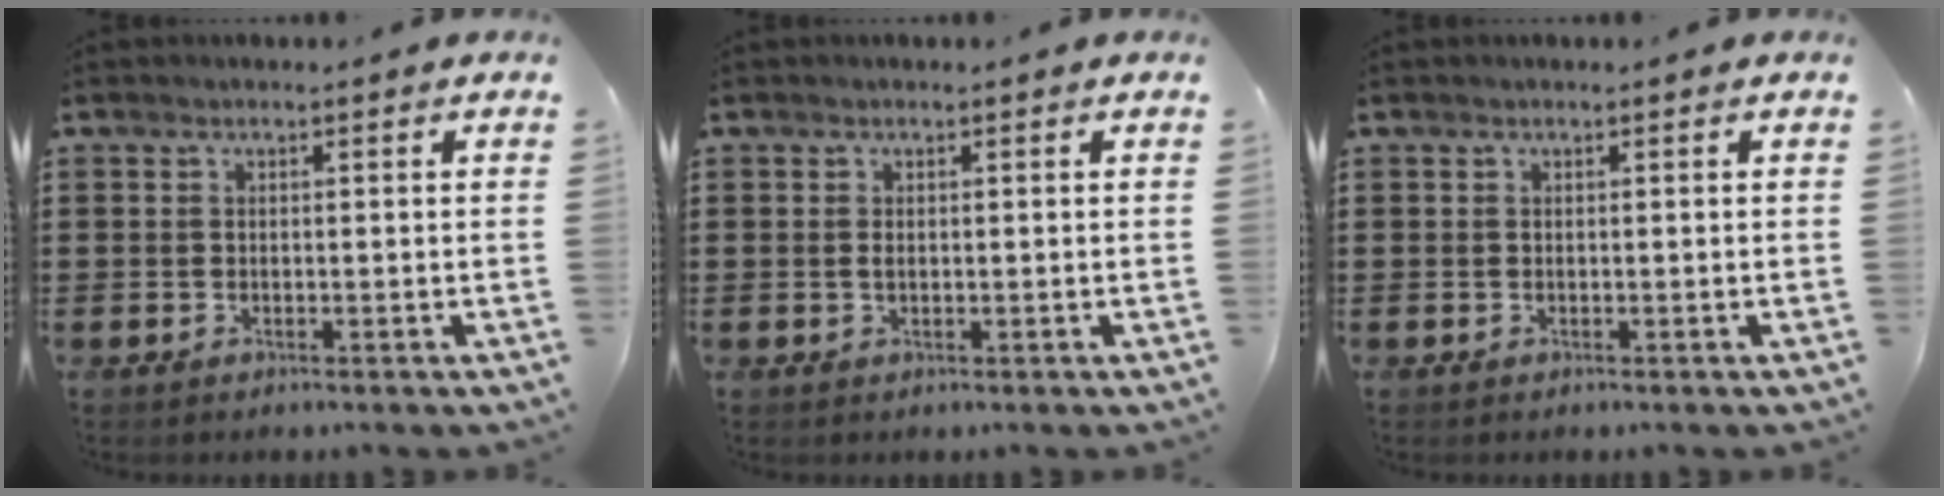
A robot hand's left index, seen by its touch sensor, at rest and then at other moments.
{"total": 0.9, "force": [0.1, 0.4, 0.8], "torque": [-0.018, 0.001, 0.002]}
{"total": 0.0}